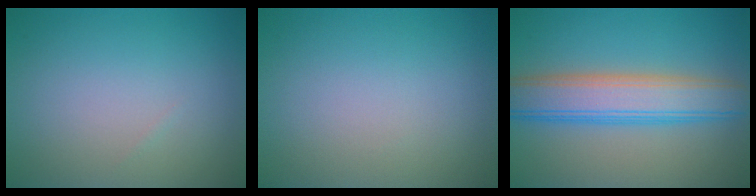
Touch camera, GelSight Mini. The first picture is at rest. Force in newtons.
{"total": 0.0}
{"total": 7.0, "press": 7.0, "slide": 0.3}